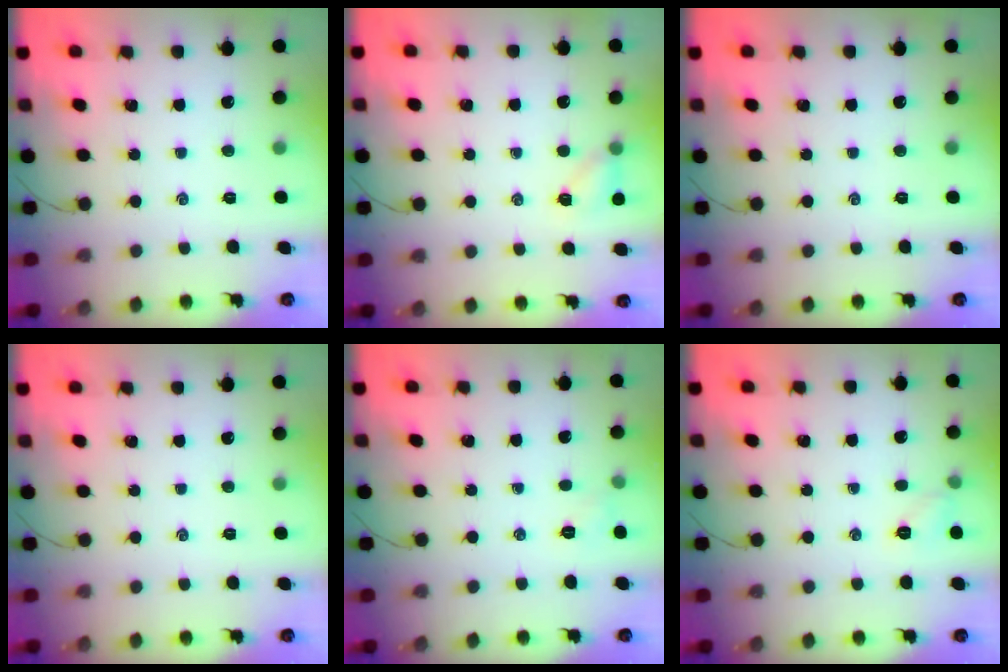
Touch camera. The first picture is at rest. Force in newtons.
{"total": 5.1, "press": 4.8, "slide": 1.5}
{"total": 0.0}
{"total": 0.0}
{"total": 3.7, "press": 3.6, "slide": 1.1}
{"total": 5.8, "press": 5.5, "slide": 1.7}